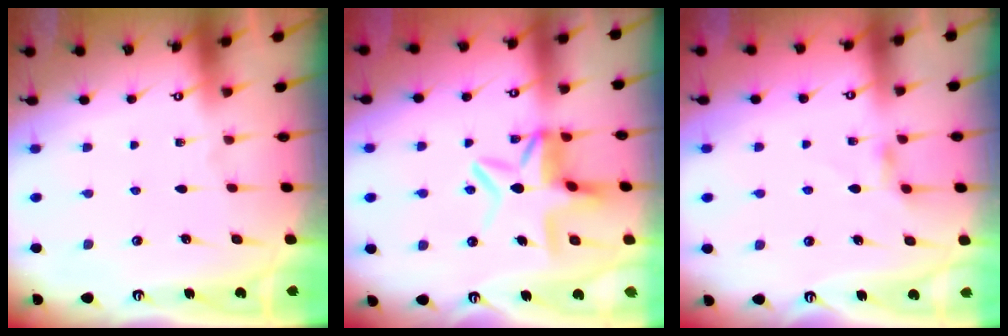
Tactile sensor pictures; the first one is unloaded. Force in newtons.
{"total": 9.4, "press": 9.2, "slide": 1.8}
{"total": 3.4, "press": 3.3, "slide": 0.4}